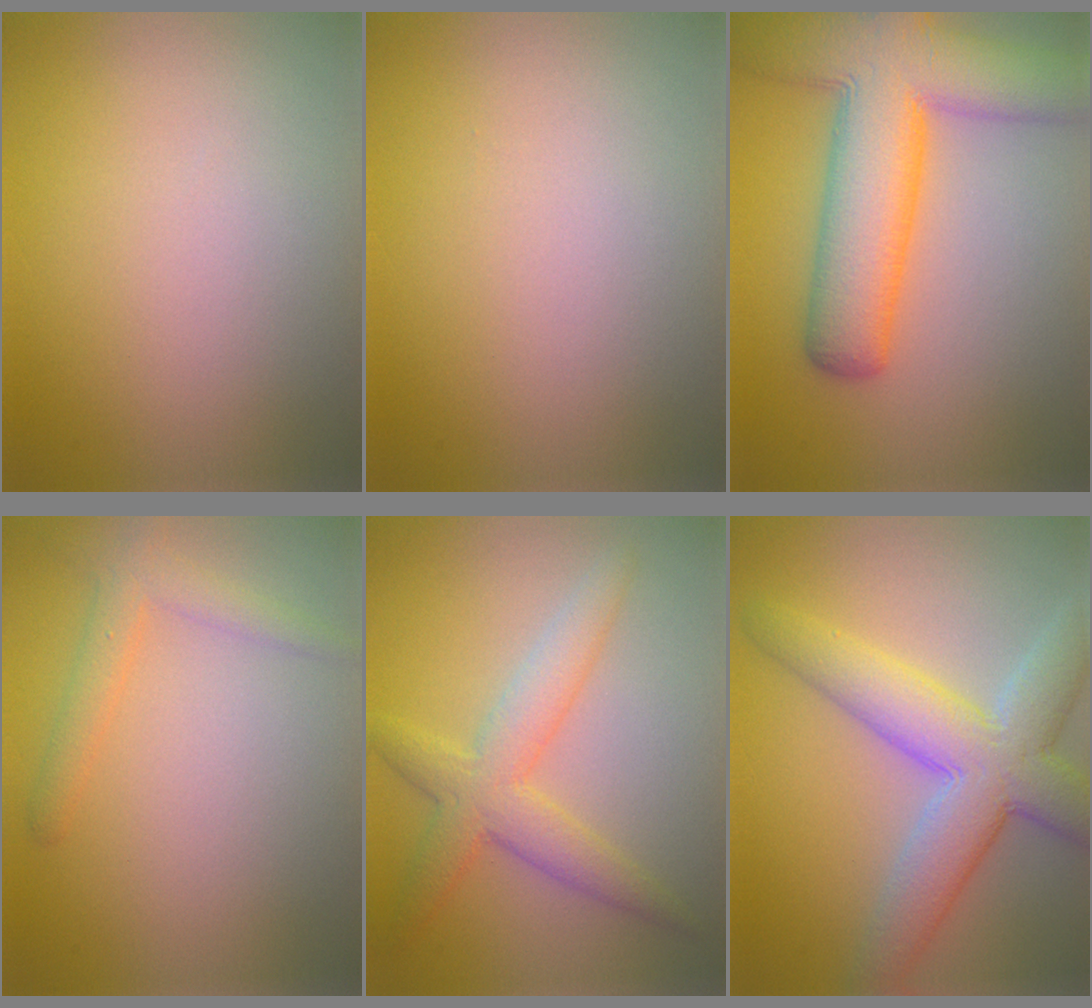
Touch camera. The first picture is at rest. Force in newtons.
{"total": 0.0}
{"total": 11.0, "press": 11.0, "slide": 0.4}
{"total": 2.4, "press": 2.4, "slide": 0.1}
{"total": 4.4, "press": 4.4, "slide": 0.0}
{"total": 8.0, "press": 8.0, "slide": 0.7}